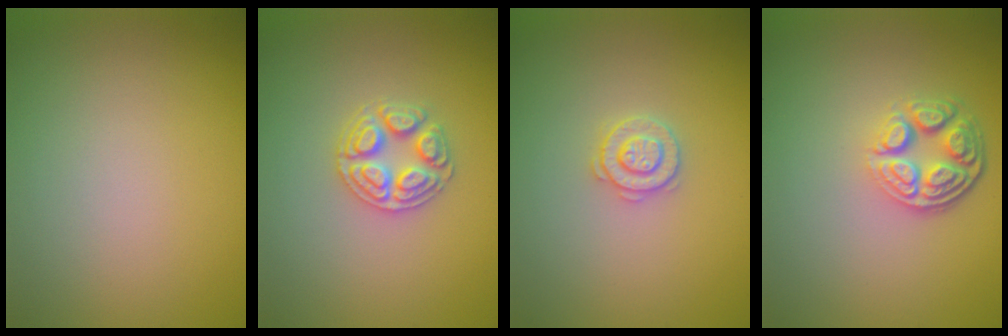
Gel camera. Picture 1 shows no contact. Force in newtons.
{"total": 3.0, "press": 2.9, "slide": 0.4}
{"total": 2.2, "press": 2.2, "slide": 0.3}
{"total": 4.5, "press": 3.4, "slide": 2.9}